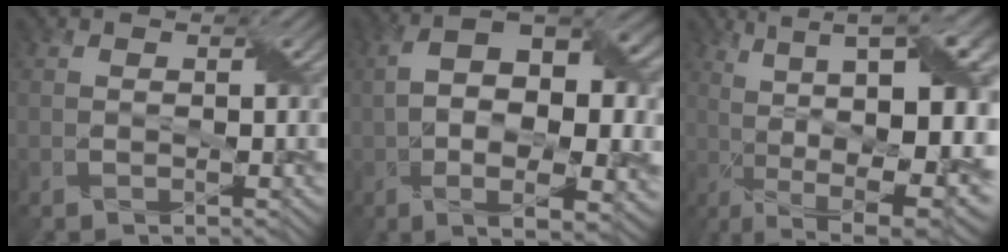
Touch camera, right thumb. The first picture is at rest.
{"total": 14.0, "force": [1.0, 6.5, 12.4], "torque": [-0.203, -0.002, 0.037]}
{"total": 17.3, "force": [0.6, 5.6, 16.4], "torque": [-0.234, 0.014, 0.023]}